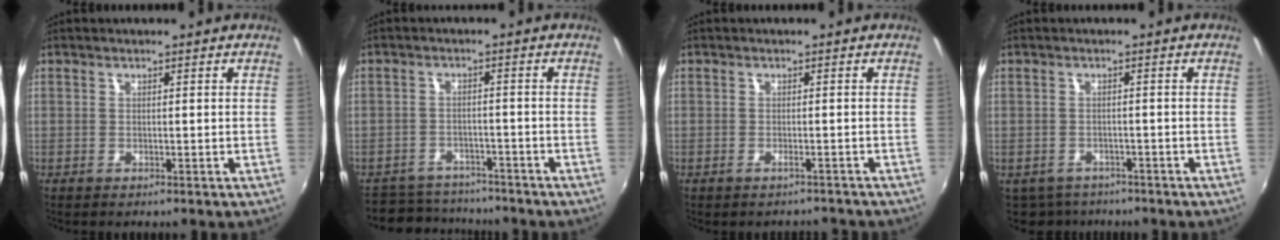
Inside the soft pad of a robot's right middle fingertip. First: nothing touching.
{"total": 8.9, "force": [-8.0, 3.7, 1.5], "torque": [-0.049, 0.010, -0.118]}
{"total": 3.2, "force": [-3.0, 0.7, 0.8], "torque": [-0.014, -0.008, -0.038]}
{"total": 5.3, "force": [-4.3, 3.0, 1.0], "torque": [-0.033, -0.012, -0.064]}